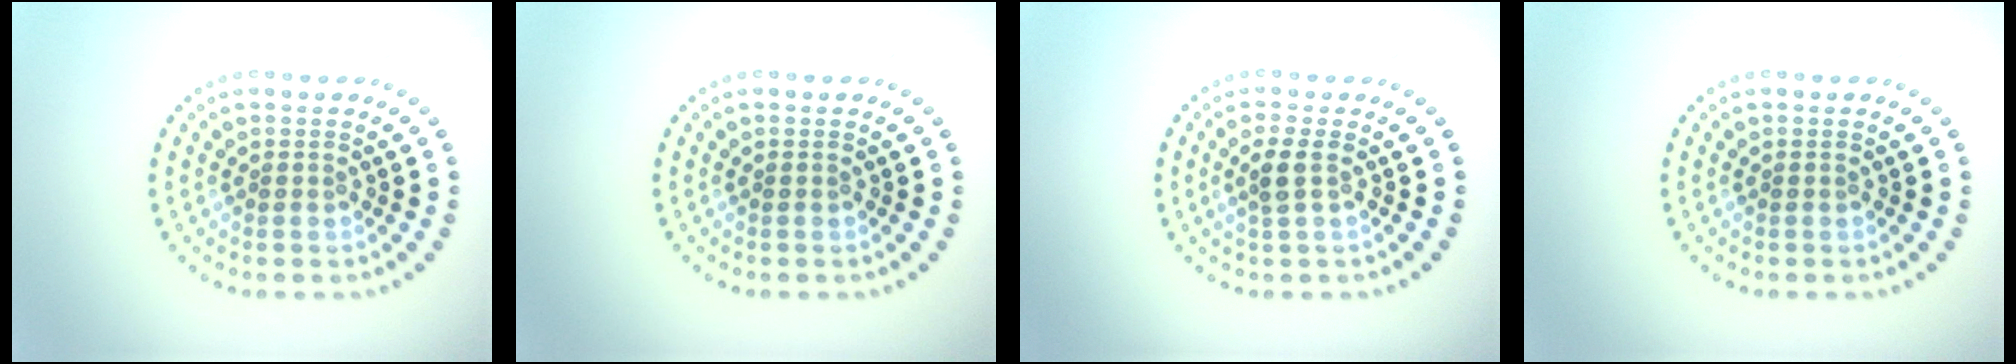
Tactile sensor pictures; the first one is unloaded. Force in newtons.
{"total": 0.0}
{"total": 1.7, "press": 1.5, "slide": 0.8}
{"total": 0.0}